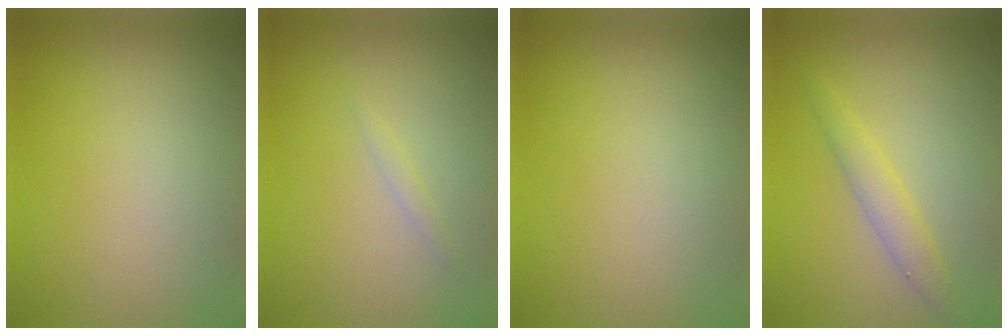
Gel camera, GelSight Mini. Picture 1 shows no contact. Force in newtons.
{"total": 0.7, "press": 0.7, "slide": 0.1}
{"total": 0.0}
{"total": 2.2, "press": 2.2, "slide": 0.0}